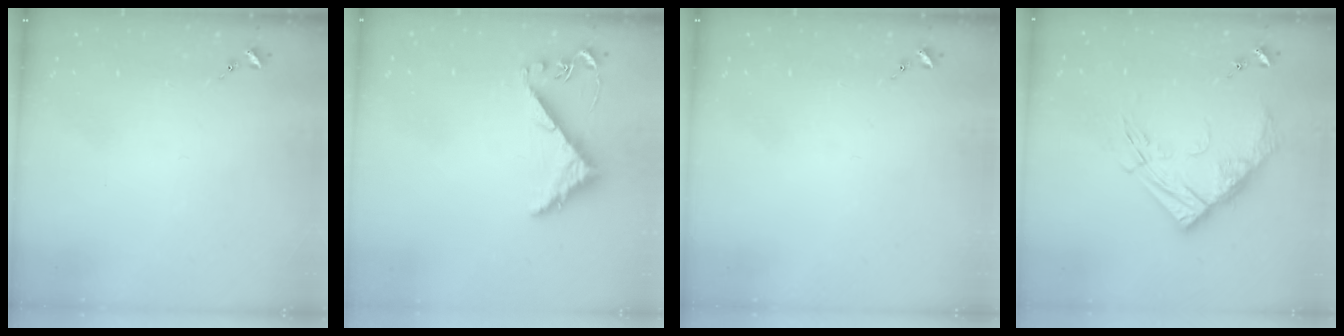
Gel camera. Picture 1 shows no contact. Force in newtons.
{"total": 5.2, "press": 5.2, "slide": 0.4}
{"total": 0.0}
{"total": 15.4, "press": 15.3, "slide": 1.6}